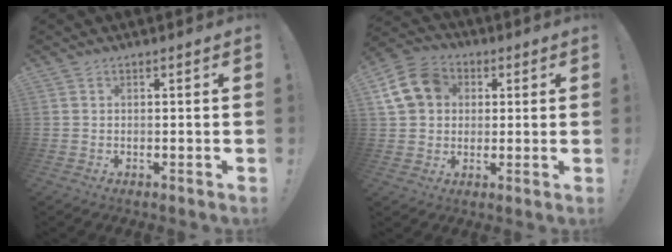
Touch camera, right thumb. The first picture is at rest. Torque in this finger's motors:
{"motor_torque": [0.06, 0.26, 0.70, 0.20, 0.04]}